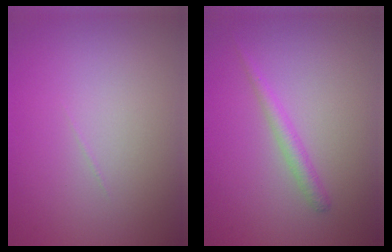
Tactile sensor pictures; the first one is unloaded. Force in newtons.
{"total": 1.5, "press": 1.5, "slide": 0.2}